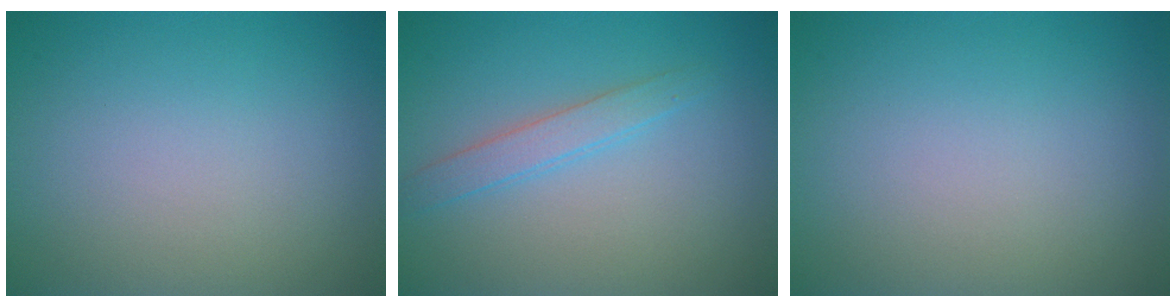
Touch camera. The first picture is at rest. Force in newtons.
{"total": 2.0, "press": 2.0, "slide": 0.0}
{"total": 0.0}